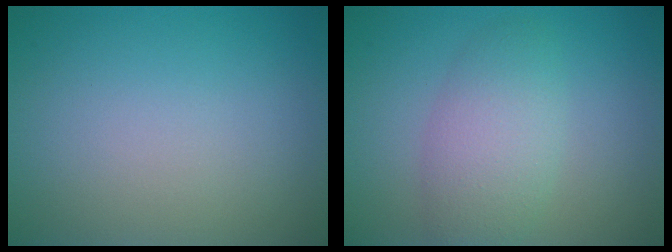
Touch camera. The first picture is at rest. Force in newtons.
{"total": 4.2, "press": 4.2, "slide": 0.3}